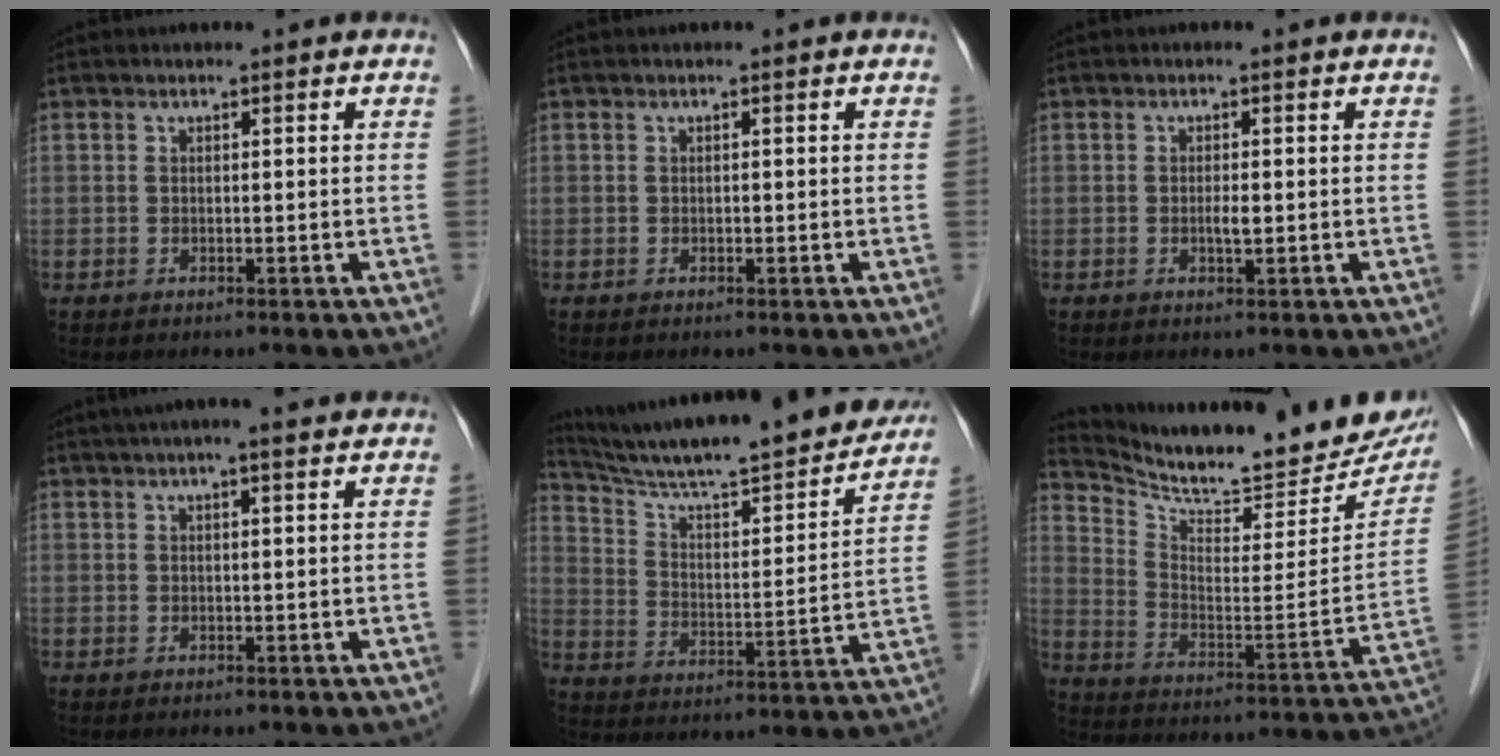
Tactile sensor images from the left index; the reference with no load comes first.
{"total": 0.0}
{"total": 1.4, "force": [-0.2, 0.3, 1.4], "torque": [-0.027, -0.001, -0.003]}
{"total": 5.9, "force": [4.5, 0.7, 3.7], "torque": [-0.057, 0.032, 0.063]}
{"total": 25.9, "force": [23.0, 2.6, 11.6], "torque": [-0.191, -0.027, 0.328]}
{"total": 22.0, "force": [20.0, 3.9, 8.1], "torque": [-0.138, -0.072, 0.285]}